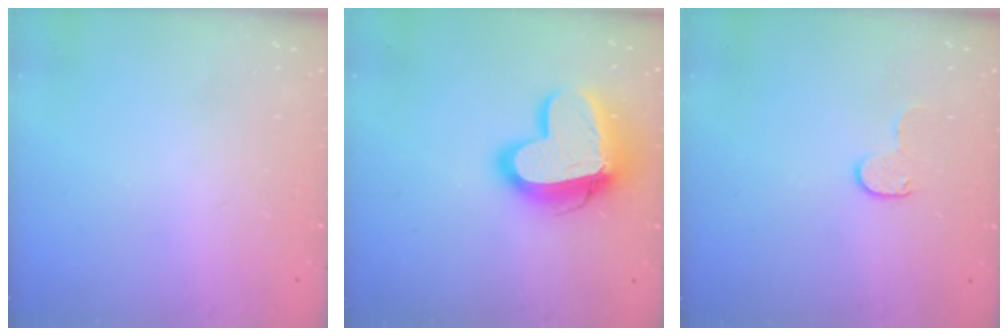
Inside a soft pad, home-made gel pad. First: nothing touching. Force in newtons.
{"total": 16.8, "press": 16.7, "slide": 1.8}
{"total": 4.5, "press": 4.5, "slide": 0.5}